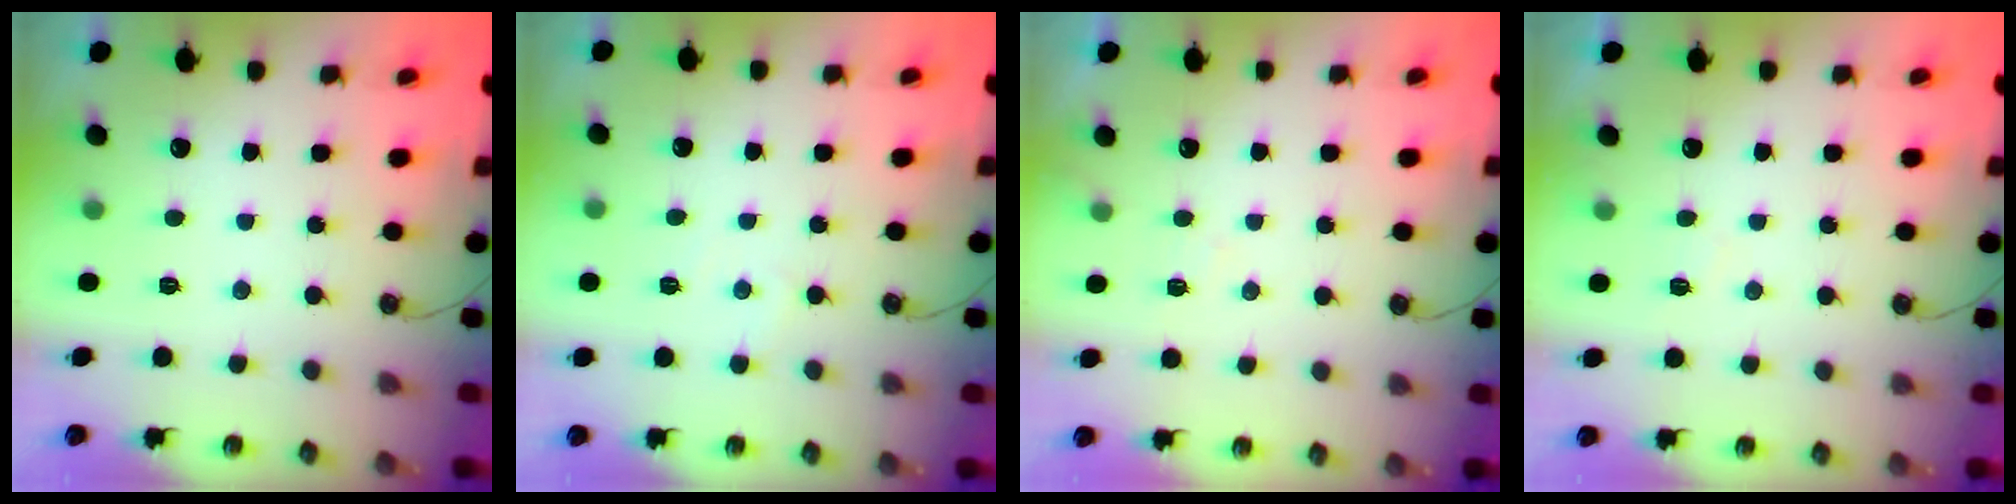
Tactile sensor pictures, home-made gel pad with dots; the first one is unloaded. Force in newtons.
{"total": 3.4, "press": 3.3, "slide": 0.5}
{"total": 4.7, "press": 4.7, "slide": 0.7}
{"total": 4.8, "press": 4.7, "slide": 0.9}